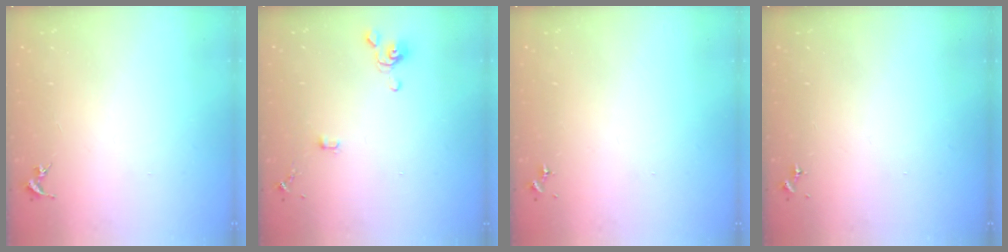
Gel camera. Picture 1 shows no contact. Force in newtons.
{"total": 4.0, "press": 3.9, "slide": 0.9}
{"total": 0.0}
{"total": 0.0}